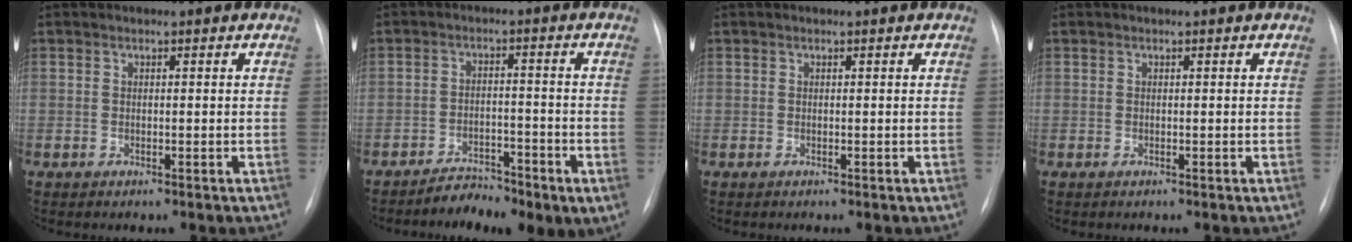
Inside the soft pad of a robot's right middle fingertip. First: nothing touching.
{"total": 6.6, "force": [-4.5, 2.6, 4.1], "torque": [-0.065, 0.007, -0.069]}
{"total": 0.0}
{"total": 0.0}